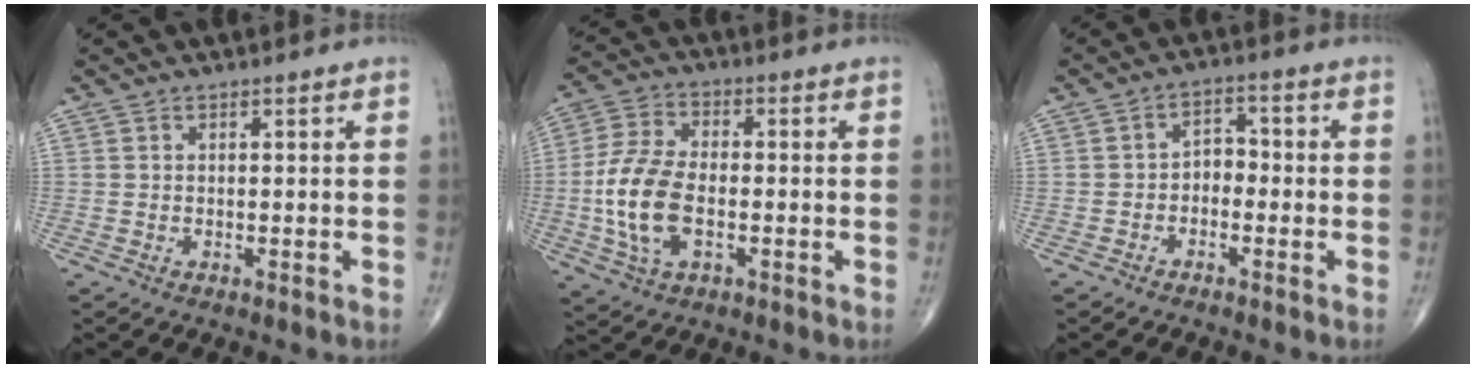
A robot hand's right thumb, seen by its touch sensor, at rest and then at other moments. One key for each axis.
{"total": 12.5, "fx": -2.1, "fy": 6.9, "fz": 10.3, "tx": -0.215, "ty": 0.010, "tz": -0.042}
{"total": 3.8, "fx": -1.2, "fy": 2.7, "fz": 2.4, "tx": -0.021, "ty": 0.025, "tz": -0.032}